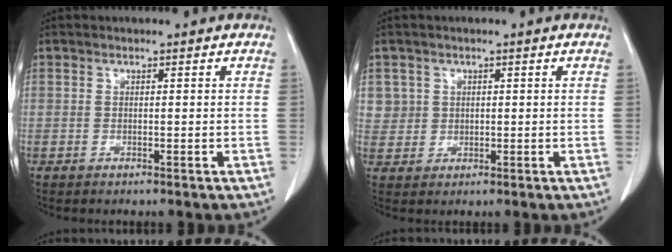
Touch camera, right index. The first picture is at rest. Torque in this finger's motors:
{"motor_torque": [0.00, 0.07, 0.01, 0.03]}